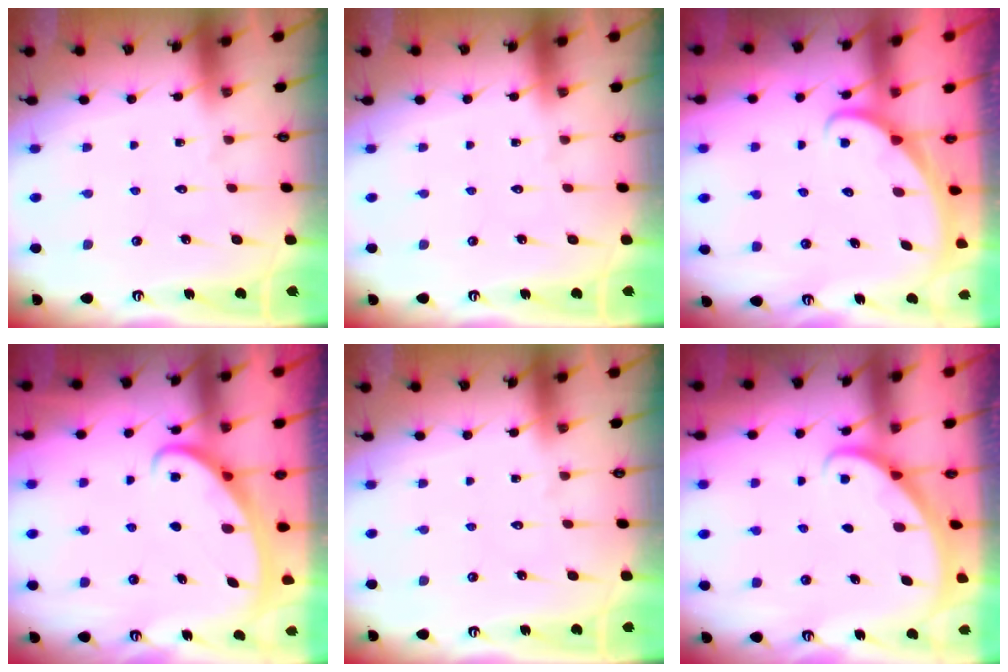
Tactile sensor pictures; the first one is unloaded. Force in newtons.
{"total": 0.0}
{"total": 2.0, "press": 2.0, "slide": 0.1}
{"total": 2.5, "press": 2.5, "slide": 0.4}
{"total": 0.0}
{"total": 2.1, "press": 2.1, "slide": 0.1}